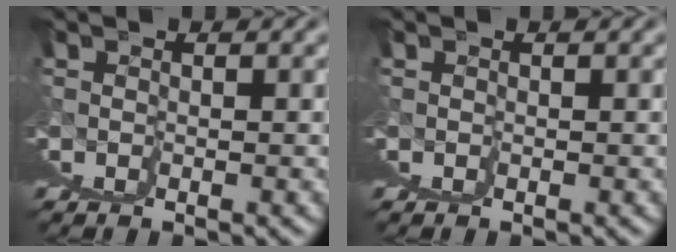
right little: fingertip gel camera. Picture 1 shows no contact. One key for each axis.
{"total": 0.0}